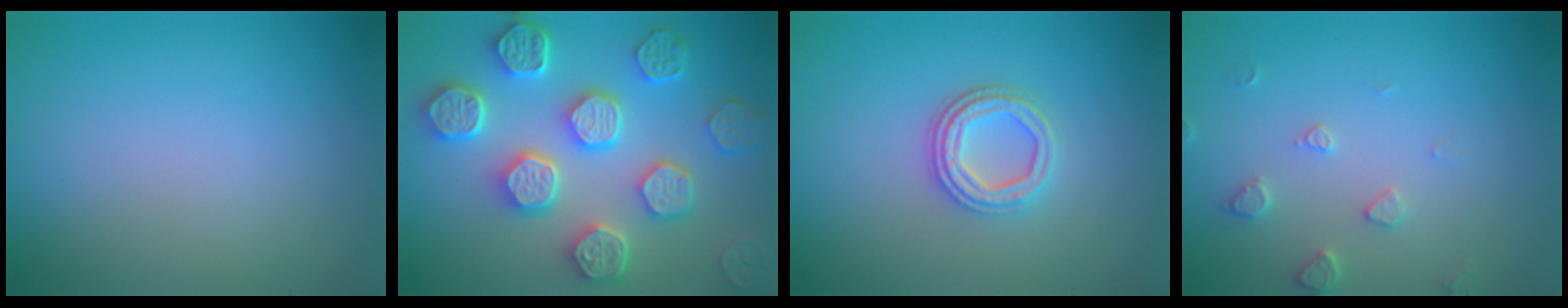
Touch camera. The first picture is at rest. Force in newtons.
{"total": 7.8, "press": 6.7, "slide": 3.9}
{"total": 3.5, "press": 3.0, "slide": 1.8}
{"total": 1.9, "press": 1.8, "slide": 0.3}